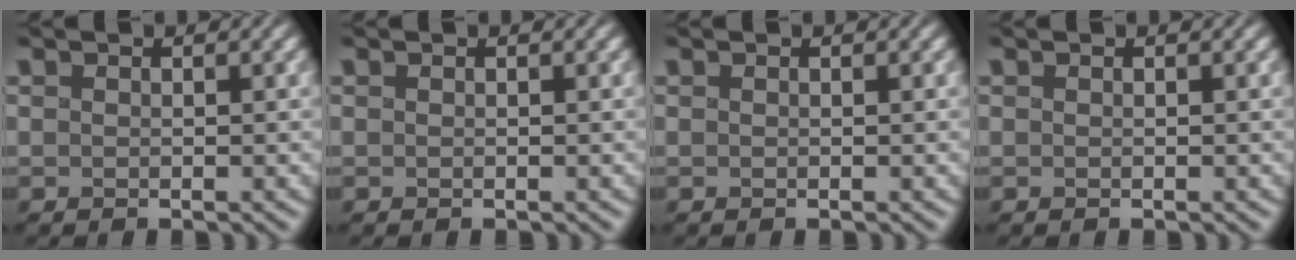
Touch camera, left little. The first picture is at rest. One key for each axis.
{"total": 0.0}
{"total": 0.0}
{"total": 0.0}